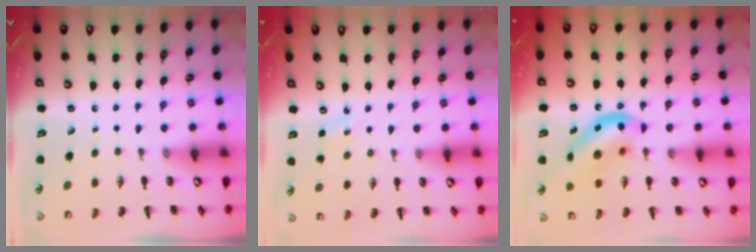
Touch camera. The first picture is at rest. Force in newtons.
{"total": 2.0, "press": 1.9, "slide": 0.6}
{"total": 12.1, "press": 11.7, "slide": 3.0}